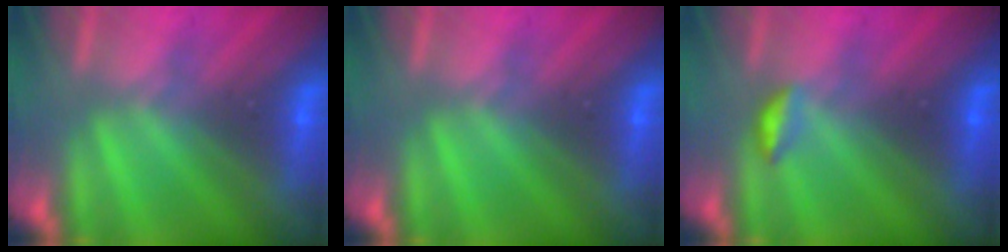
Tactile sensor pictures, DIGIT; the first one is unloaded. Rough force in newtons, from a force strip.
{"total": 0.0}
{"total": 2.9}